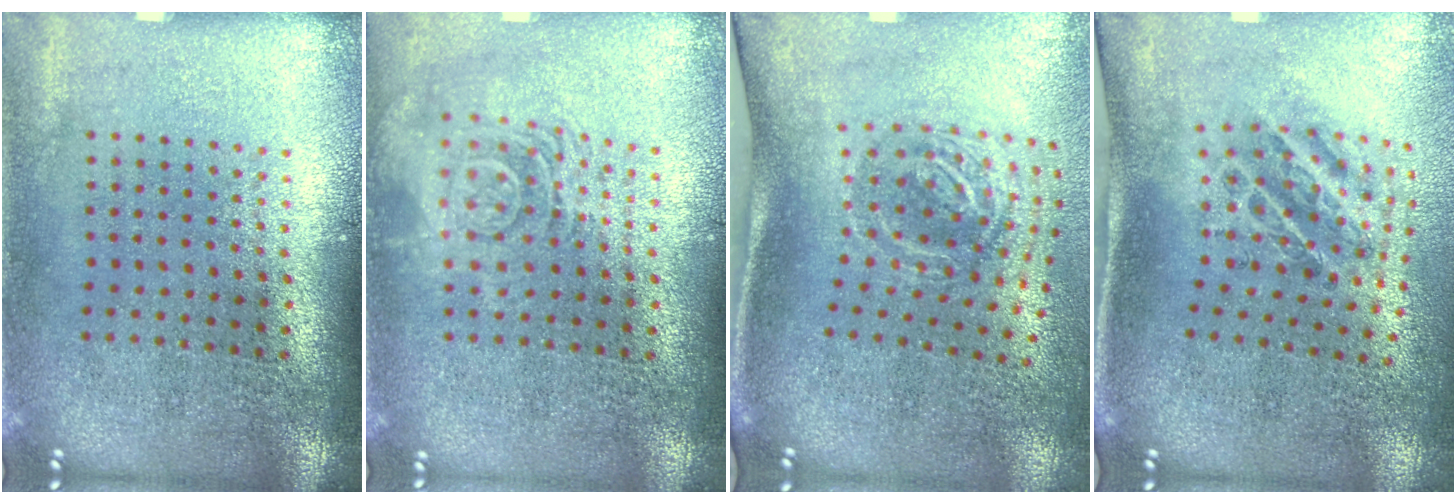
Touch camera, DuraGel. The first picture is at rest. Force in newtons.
{"total": 2.8, "press": 2.8, "slide": 0.4}
{"total": 2.0, "press": 1.3, "slide": 1.6}
{"total": 1.3, "press": 1.1, "slide": 0.7}